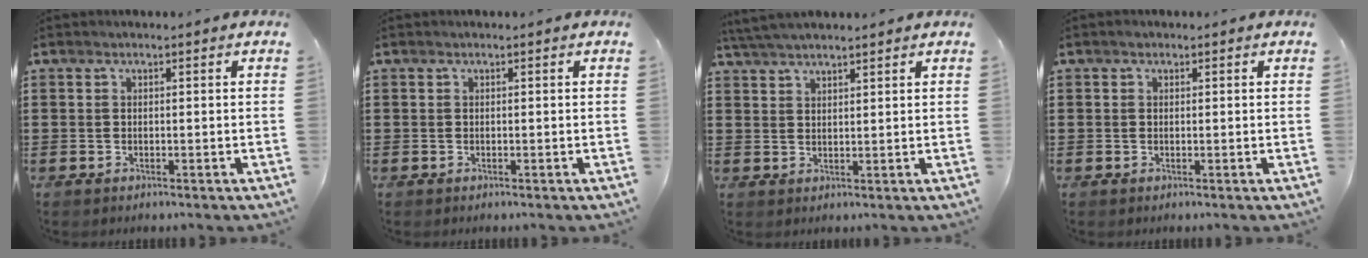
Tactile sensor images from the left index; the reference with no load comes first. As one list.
[{"total": 0.0}, {"total": 3.6, "force": [3.4, 0.4, 1.3], "torque": [-0.034, -0.001, 0.064]}, {"total": 0.6, "force": [0.3, 0.4, 0.2], "torque": [-0.005, 0.004, 0.005]}]